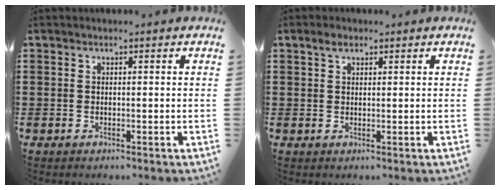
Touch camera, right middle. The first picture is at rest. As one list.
[{"total": 1.8, "force": [1.3, 0.8, 0.9], "torque": [-0.013, 0.001, 0.023]}]